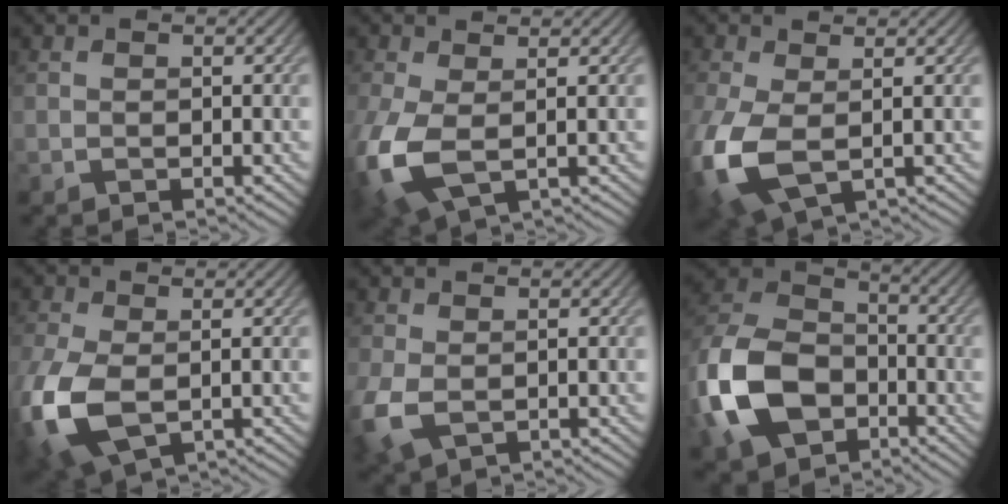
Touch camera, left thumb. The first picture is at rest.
{"total": 8.7, "force": [-1.2, 4.9, 7.2], "torque": [-0.202, -0.022, -0.019]}
{"total": 9.8, "force": [-1.6, 5.6, 7.9], "torque": [-0.225, -0.023, -0.024]}
{"total": 10.8, "force": [-2.3, 6.4, 8.4], "torque": [-0.234, -0.025, -0.038]}
{"total": 5.2, "force": [-1.0, 3.3, 3.9], "torque": [-0.110, -0.014, -0.019]}
{"total": 14.5, "force": [-5.2, 10.2, 8.9], "torque": [-0.229, -0.022, -0.114]}